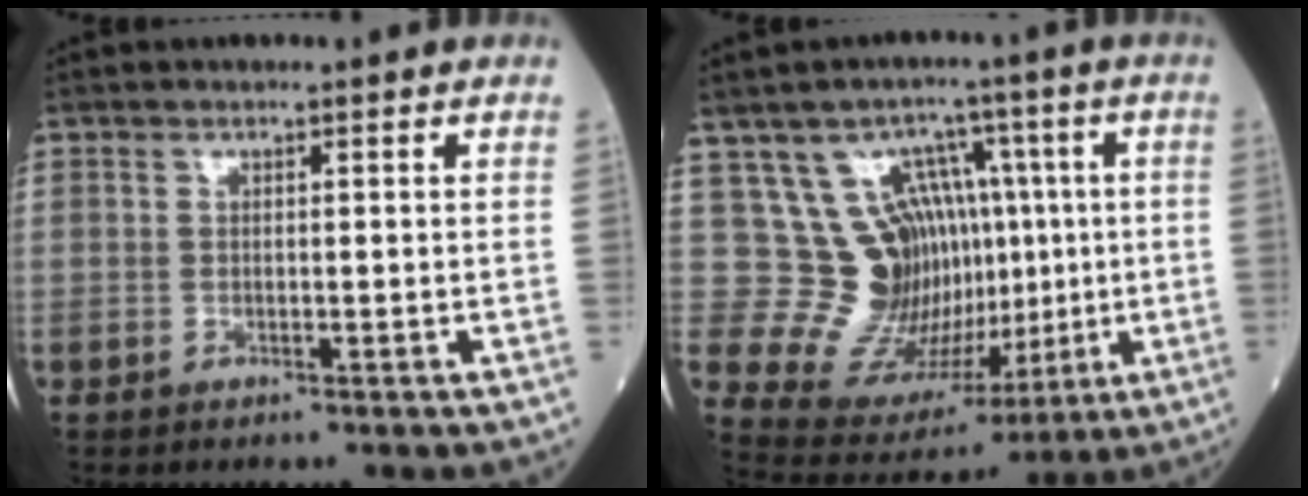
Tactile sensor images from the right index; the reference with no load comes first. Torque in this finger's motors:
{"motor_torque": [0.01, 0.06, -0.01, -0.05]}